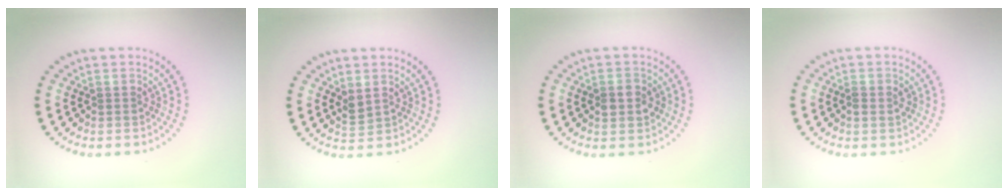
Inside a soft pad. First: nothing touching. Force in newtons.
{"total": 1.2, "press": 1.0, "slide": 0.6}
{"total": 2.0, "press": 2.0, "slide": 0.2}
{"total": 1.2, "press": 1.2, "slide": 0.2}